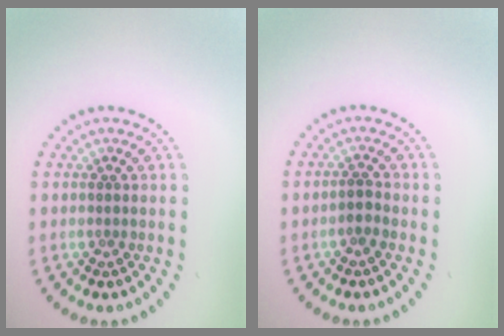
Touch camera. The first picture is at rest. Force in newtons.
{"total": 0.9, "press": 0.7, "slide": 0.6}